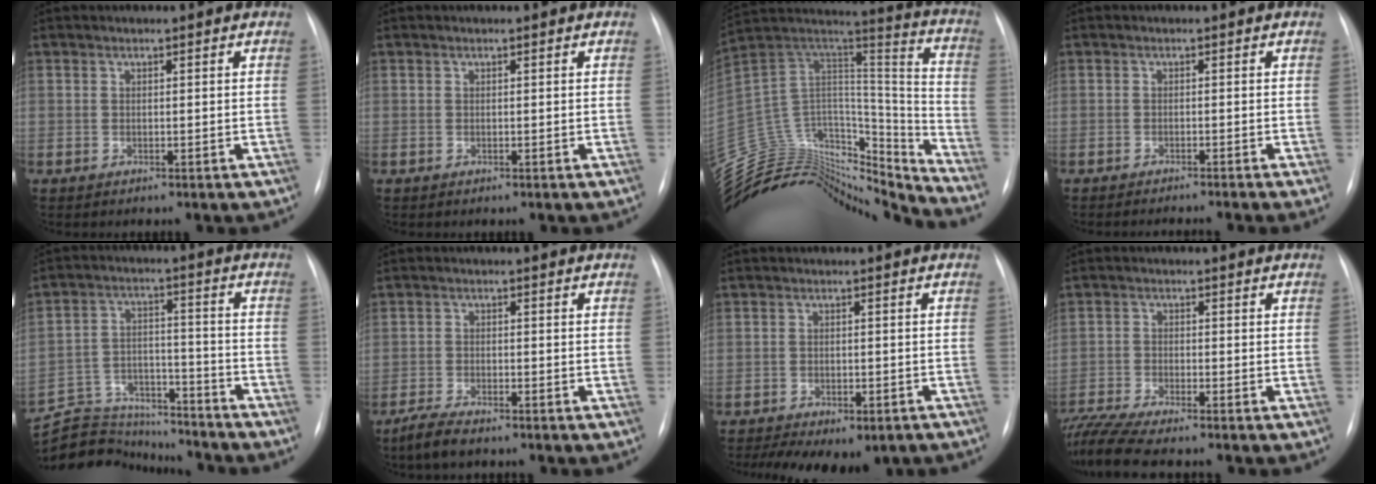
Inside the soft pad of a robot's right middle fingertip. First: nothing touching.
{"total": 0.0}
{"total": 31.1, "force": [-28.9, 7.6, 8.6], "torque": [-0.177, 0.039, -0.450]}
{"total": 5.2, "force": [-4.5, -0.9, 2.6], "torque": [-0.015, -0.005, -0.061]}
{"total": 11.4, "force": [-11.0, 2.9, 0.8], "torque": [-0.015, 0.027, -0.176]}
{"total": 3.8, "force": [-3.0, 0.6, 2.2], "torque": [-0.052, -0.010, -0.054]}
{"total": 11.9, "force": [-8.3, 5.6, 6.4], "torque": [-0.112, 0.002, -0.103]}
{"total": 7.7, "force": [-6.9, -0.7, 3.3], "torque": [-0.062, -0.018, -0.122]}